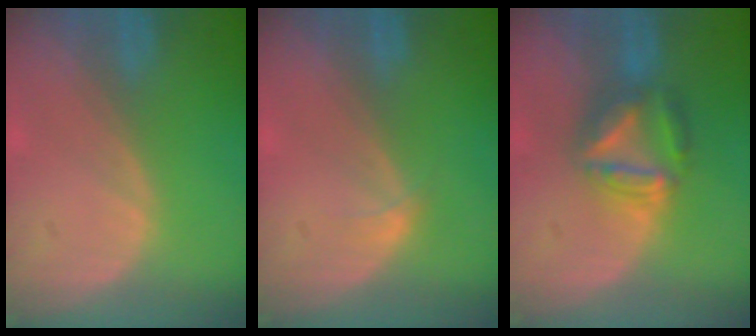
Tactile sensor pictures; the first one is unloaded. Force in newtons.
{"total": 1.0, "press": 1.0, "slide": 0.1}
{"total": 6.6, "press": 6.2, "slide": 2.5}